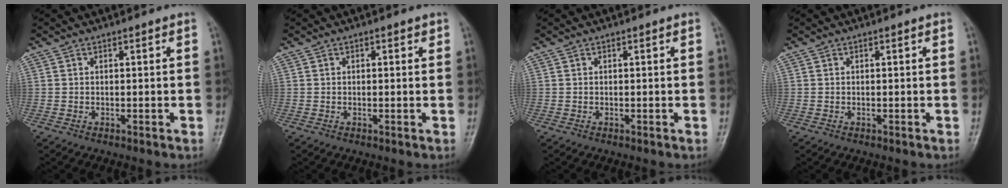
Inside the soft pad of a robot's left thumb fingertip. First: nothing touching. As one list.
[{"total": 1.1, "force": [0.5, 0.6, 0.7], "torque": [-0.004, 0.001, 0.003]}, {"total": 0.0}, {"total": 0.0}]